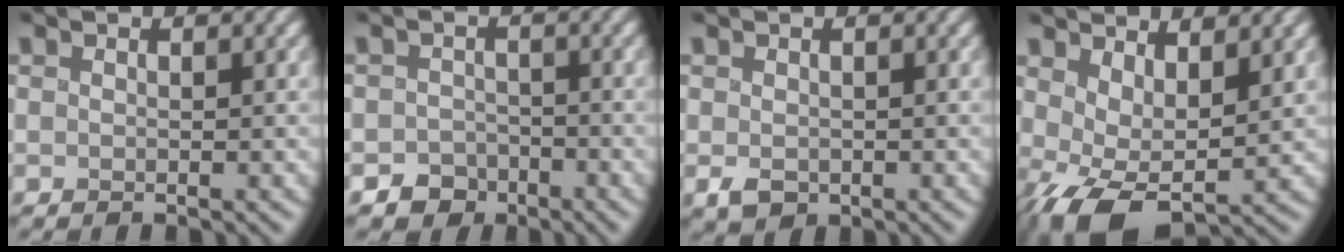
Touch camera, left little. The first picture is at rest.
{"total": 2.7, "force": [-1.9, 1.9, 0.2], "torque": [0.011, -0.002, -0.036]}
{"total": 1.3, "force": [-0.2, 1.1, 0.8], "torque": [-0.013, -0.002, -0.001]}
{"total": 6.2, "force": [-0.6, 3.3, 5.2], "torque": [-0.104, -0.014, -0.008]}